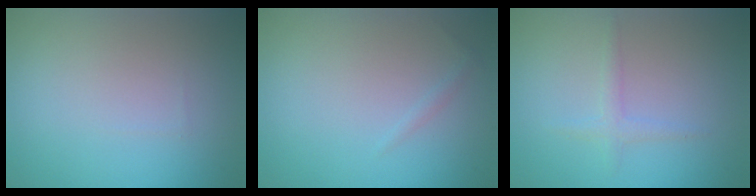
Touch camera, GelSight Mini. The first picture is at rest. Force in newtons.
{"total": 0.5, "press": 0.5, "slide": 0.0}
{"total": 1.3, "press": 1.3, "slide": 0.0}